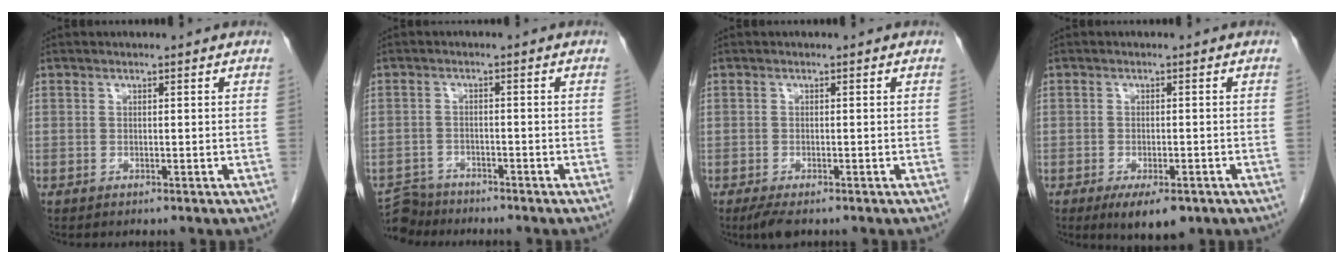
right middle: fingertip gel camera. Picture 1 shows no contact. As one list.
[{"total": 4.6, "force": [-4.4, 1.3, -0.6], "torque": [0.016, -0.005, -0.080]}, {"total": 2.8, "force": [-1.8, 1.0, 1.8], "torque": [-0.036, -0.007, -0.028]}, {"total": 6.3, "force": [-3.9, 2.3, 4.4], "torque": [-0.062, -0.009, -0.054]}]